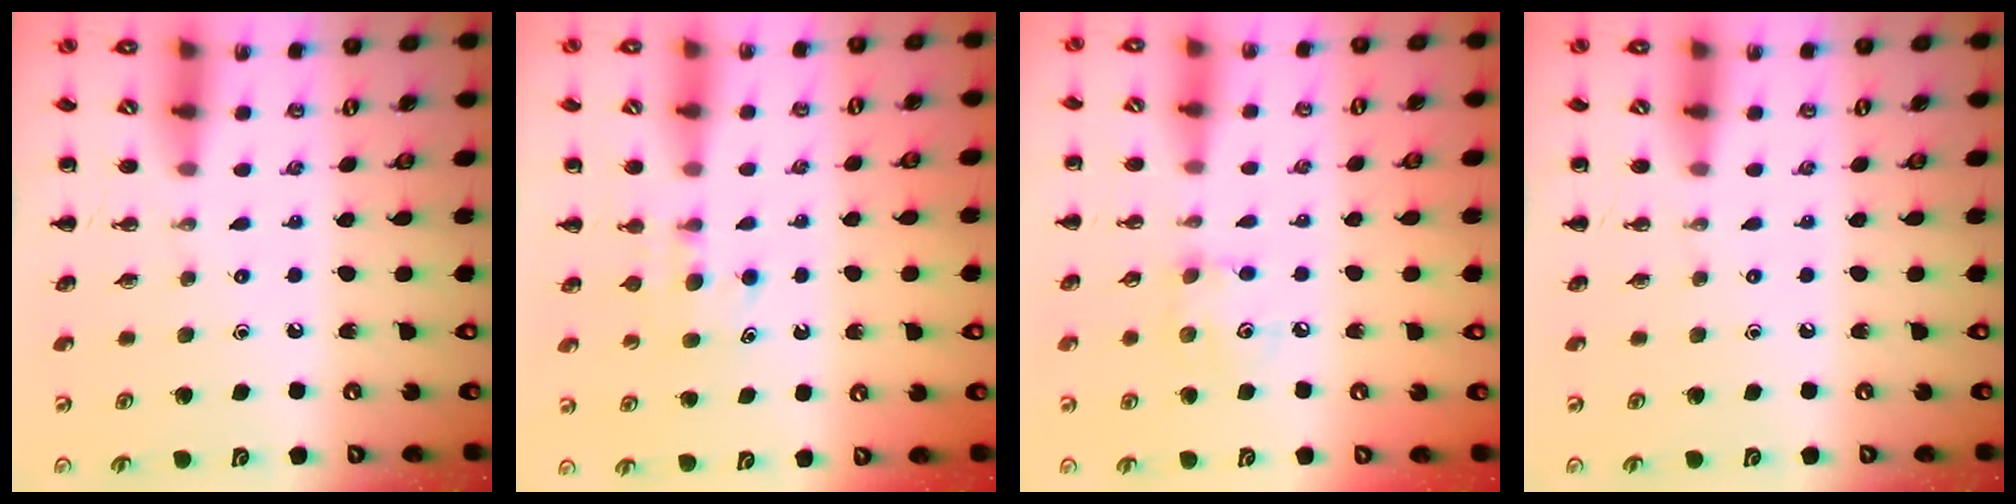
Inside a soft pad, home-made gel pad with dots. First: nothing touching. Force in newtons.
{"total": 4.7, "press": 4.5, "slide": 1.4}
{"total": 5.7, "press": 5.6, "slide": 1.0}
{"total": 0.0}